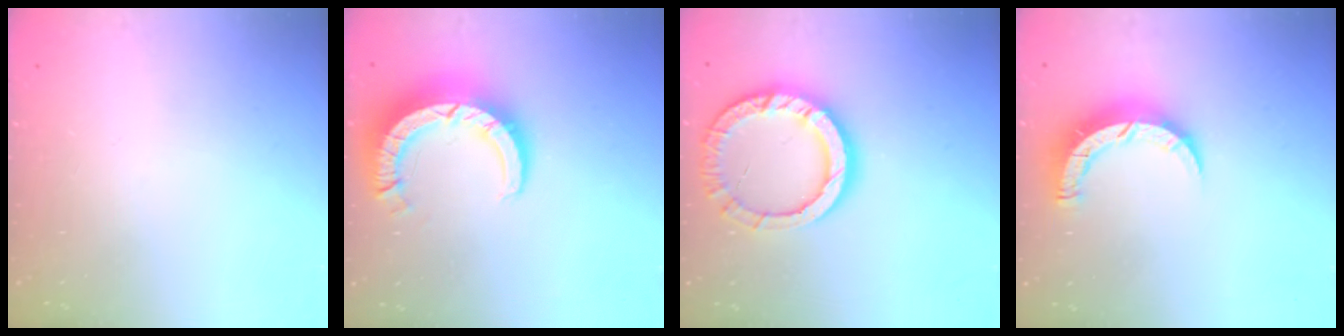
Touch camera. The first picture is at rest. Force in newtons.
{"total": 10.6, "press": 10.5, "slide": 1.0}
{"total": 14.0, "press": 14.0, "slide": 1.2}
{"total": 7.9, "press": 7.9, "slide": 0.5}